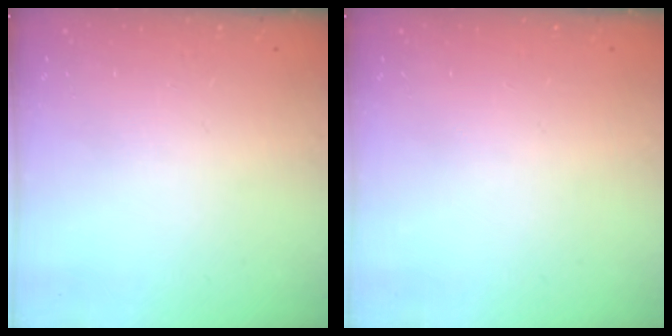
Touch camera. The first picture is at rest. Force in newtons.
{"total": 0.0}